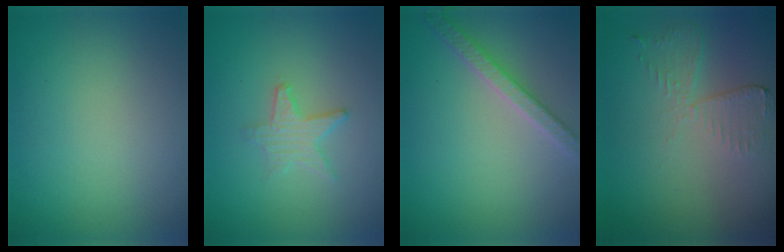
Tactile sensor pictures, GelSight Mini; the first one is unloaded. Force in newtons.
{"total": 2.3, "press": 2.2, "slide": 0.4}
{"total": 2.7, "press": 2.7, "slide": 0.3}
{"total": 2.7, "press": 2.4, "slide": 1.2}